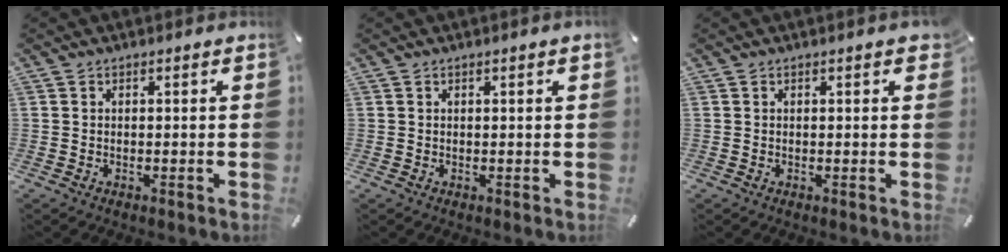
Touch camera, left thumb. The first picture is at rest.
{"total": 0.6, "force": [0.2, -0.1, 0.6], "torque": [-0.008, -0.001, 0.002]}
{"total": 1.3, "force": [0.5, 0.5, 1.1], "torque": [-0.014, 0.001, 0.005]}